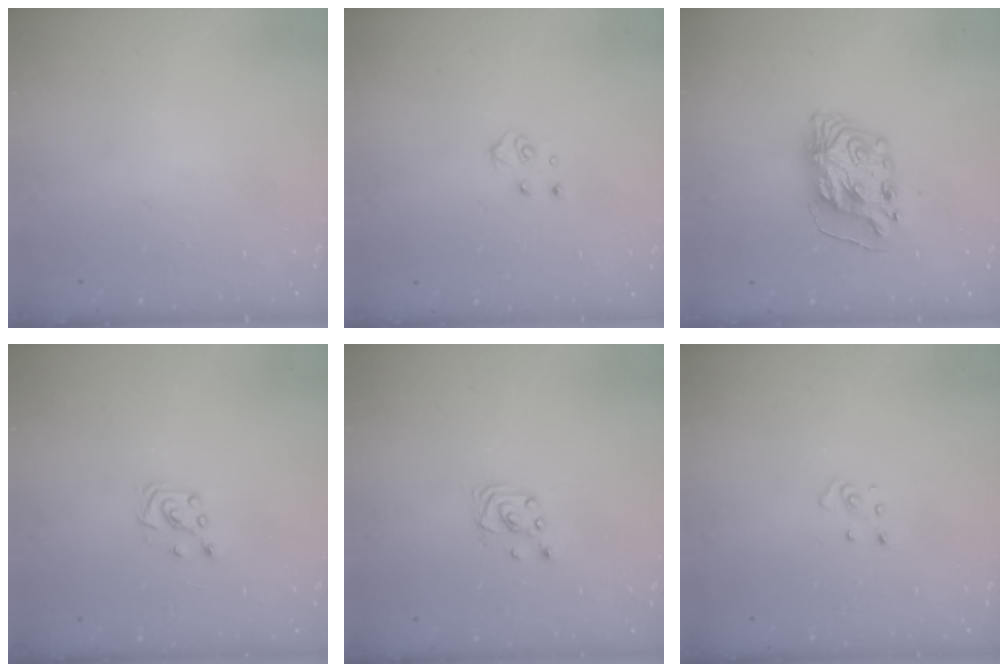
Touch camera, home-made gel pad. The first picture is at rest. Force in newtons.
{"total": 3.9, "press": 3.9, "slide": 0.4}
{"total": 9.3, "press": 9.3, "slide": 0.9}
{"total": 4.7, "press": 4.7, "slide": 0.5}
{"total": 1.6, "press": 1.6, "slide": 0.0}
{"total": 2.9, "press": 2.9, "slide": 0.2}